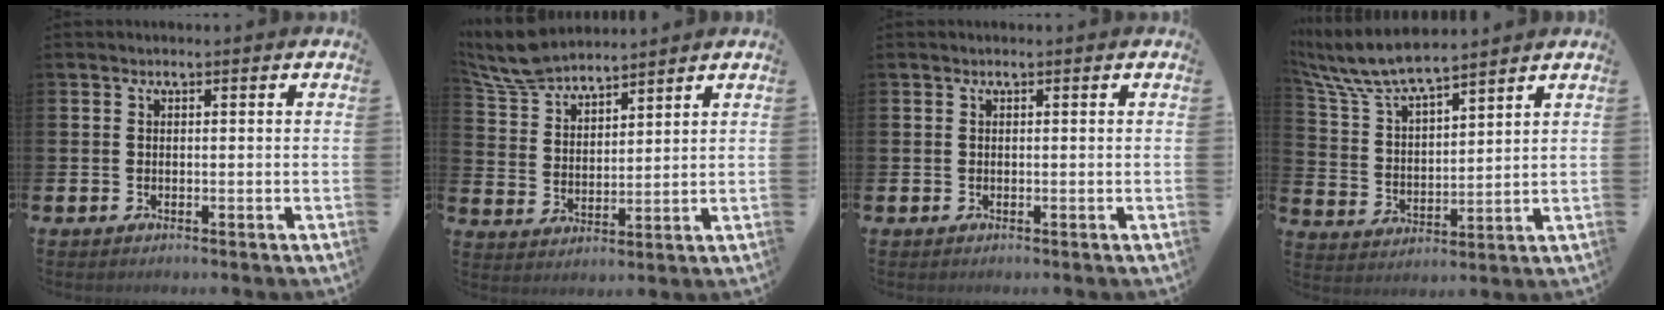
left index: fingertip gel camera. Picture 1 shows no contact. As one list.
[{"total": 7.5, "force": [7.1, 1.6, 1.9], "torque": [-0.070, -0.029, 0.132]}, {"total": 0.0}, {"total": 7.9, "force": [7.5, 1.2, 2.4], "torque": [-0.084, -0.040, 0.133]}]